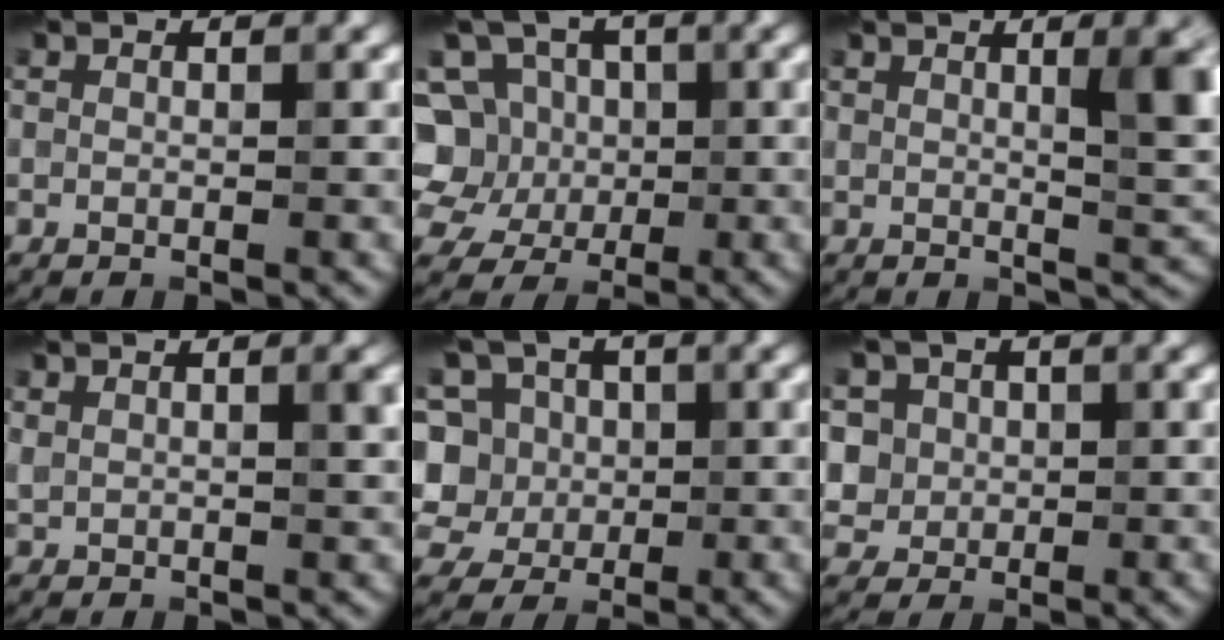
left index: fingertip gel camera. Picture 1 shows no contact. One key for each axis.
{"total": 7.7, "fx": 1.5, "fy": 6.7, "fz": 3.5, "tx": -0.083, "ty": 0.031, "tz": 0.004}
{"total": 3.8, "fx": 1.2, "fy": 0.8, "fz": 3.5, "tx": -0.052, "ty": -0.003, "tz": 0.031}
{"total": 2.0, "fx": 1.0, "fy": 0.8, "fz": 1.6, "tx": -0.036, "ty": 0.000, "tz": 0.033}
{"total": 11.3, "fx": 3.9, "fy": 9.1, "fz": 5.5, "tx": -0.137, "ty": 0.055, "tz": 0.057}
{"total": 11.5, "fx": 5.6, "fy": 8.6, "fz": 5.3, "tx": -0.128, "ty": 0.036, "tz": 0.087}